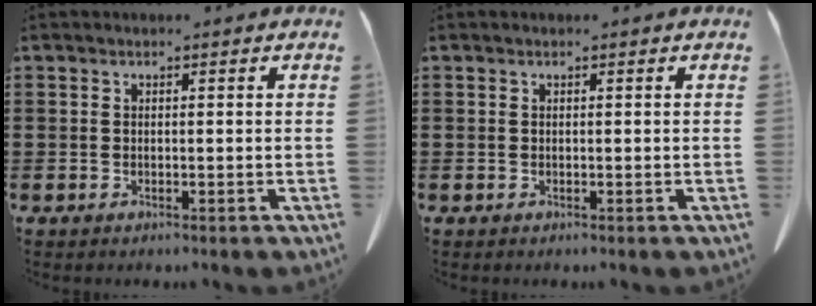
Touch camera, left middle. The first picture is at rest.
{"total": 0.0}